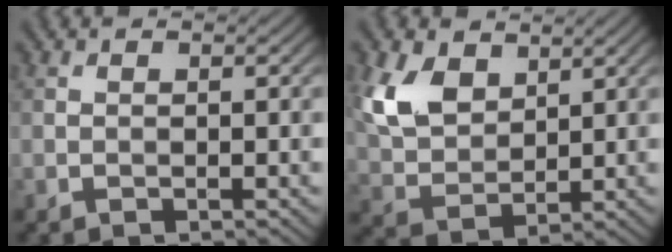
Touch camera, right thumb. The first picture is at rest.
{"total": 7.5, "force": [3.8, 4.5, 4.6], "torque": [-0.119, -0.002, 0.081]}